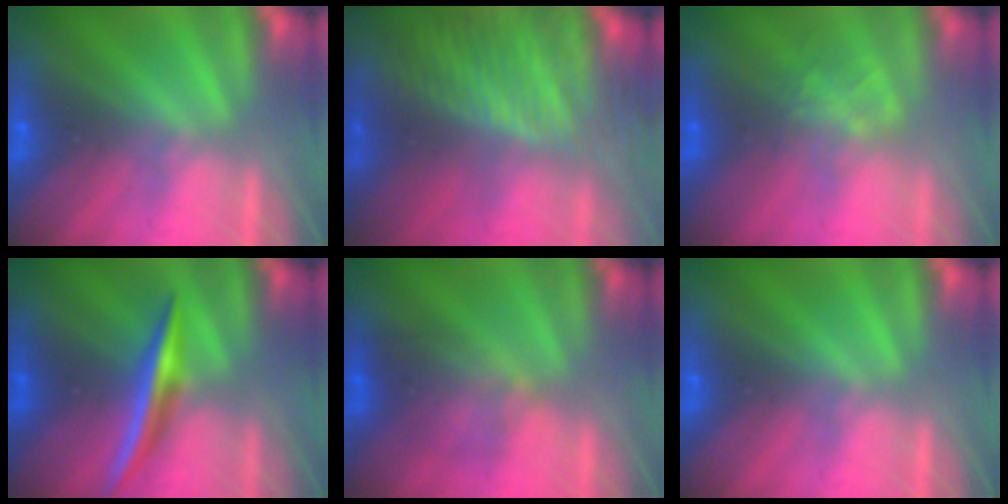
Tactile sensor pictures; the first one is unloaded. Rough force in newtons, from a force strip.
{"total": 4.7}
{"total": 1.3}
{"total": 1.9}
{"total": 2.4}
{"total": 0.0}